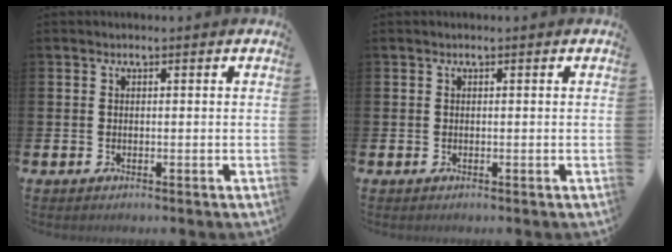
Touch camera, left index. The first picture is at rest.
{"total": 0.0}